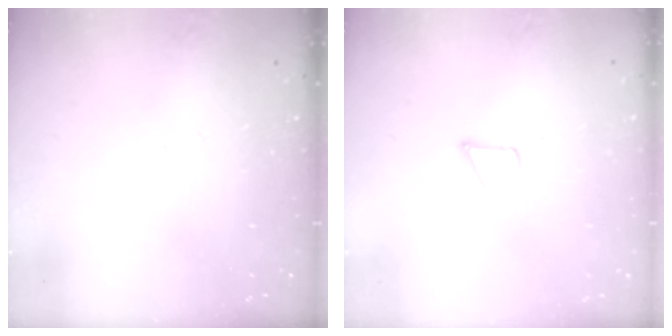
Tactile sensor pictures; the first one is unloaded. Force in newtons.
{"total": 1.5, "press": 1.5, "slide": 0.1}